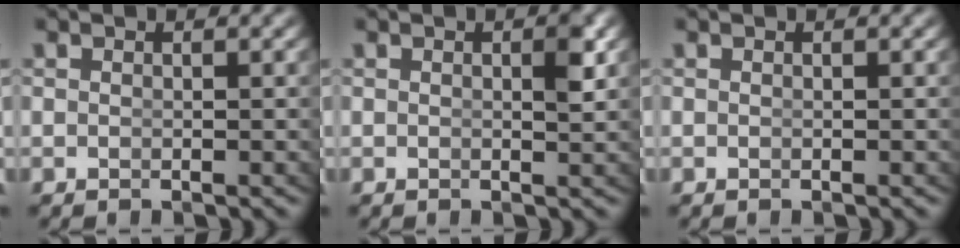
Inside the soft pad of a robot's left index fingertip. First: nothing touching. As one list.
[{"total": 1.3, "force": [0.3, 0.0, 1.3], "torque": [-0.019, -0.005, 0.005]}, {"total": 0.0}]